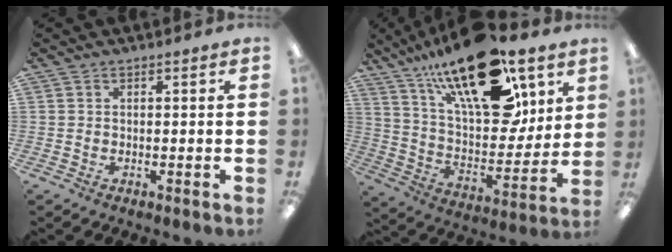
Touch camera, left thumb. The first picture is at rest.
{"total": 26.2, "force": [15.9, 11.4, 17.4], "torque": [-0.268, -0.091, 0.272]}